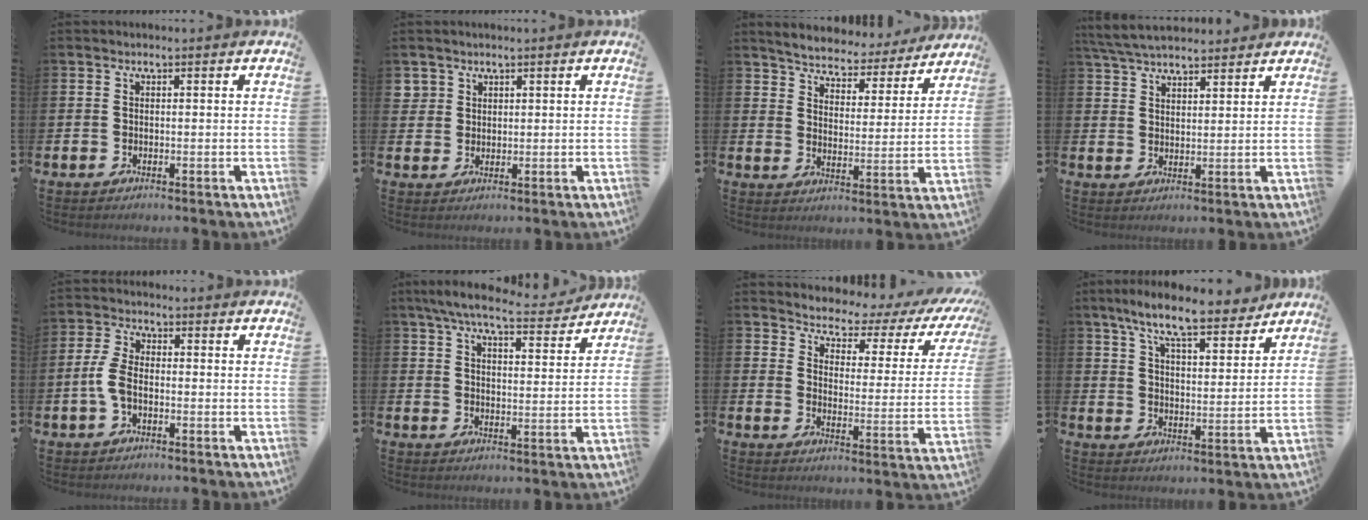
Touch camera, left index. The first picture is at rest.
{"total": 2.5, "force": [1.9, 1.6, 0.2], "torque": [0.014, -0.005, 0.031]}
{"total": 5.5, "force": [5.4, 1.0, 0.3], "torque": [-0.028, -0.047, 0.089]}
{"total": 5.3, "force": [5.0, 1.0, 1.2], "torque": [-0.040, -0.018, 0.093]}
{"total": 4.3, "force": [-0.9, 2.4, 3.5], "torque": [-0.078, 0.005, -0.019]}
{"total": 7.5, "force": [6.8, 1.3, 2.9], "torque": [-0.065, -0.037, 0.117]}
{"total": 4.0, "force": [3.7, 1.6, 0.5], "torque": [-0.029, -0.041, 0.051]}
{"total": 9.9, "force": [8.7, 1.5, 4.5], "torque": [-0.100, -0.042, 0.151]}